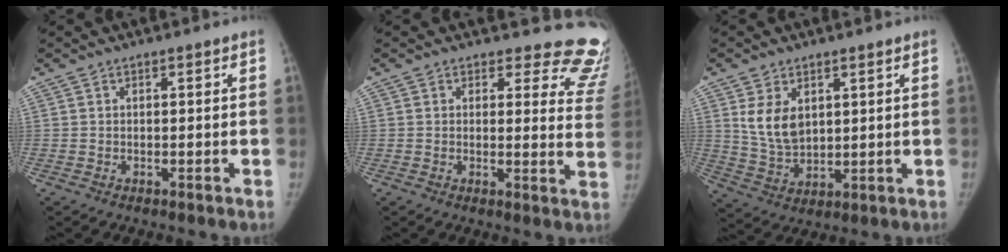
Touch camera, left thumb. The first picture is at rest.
{"total": 13.5, "force": [12.7, 4.5, 0.8], "torque": [0.055, -0.123, 0.094]}
{"total": 8.1, "force": [2.9, 5.2, 5.5], "torque": [-0.085, -0.018, 0.070]}